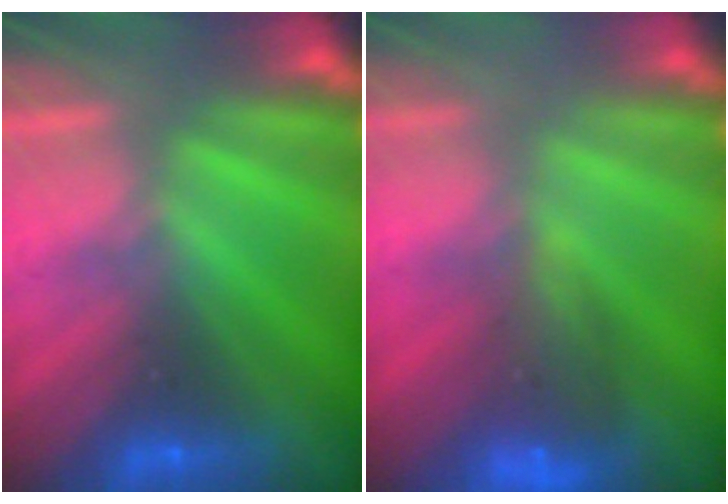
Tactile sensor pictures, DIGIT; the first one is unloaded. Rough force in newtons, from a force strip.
{"total": 8.8}